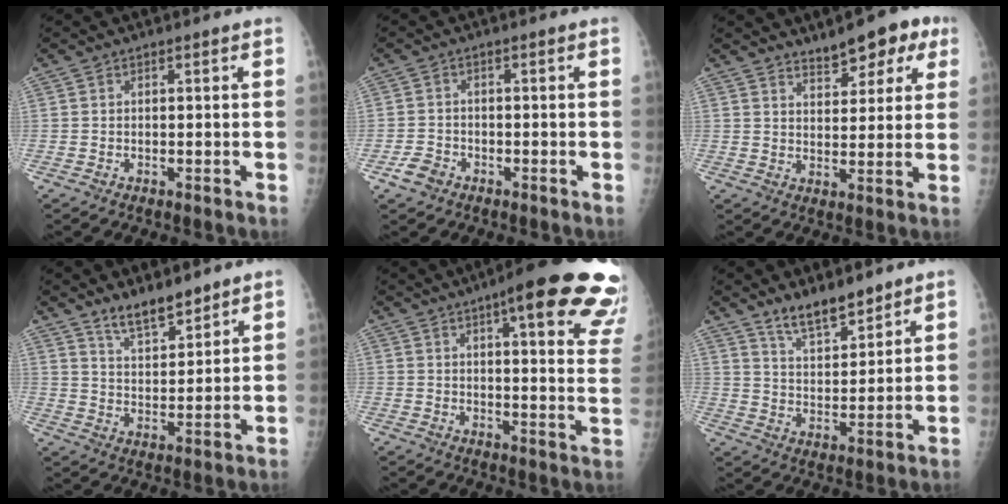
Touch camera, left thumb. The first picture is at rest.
{"total": 4.1, "force": [-2.5, 2.9, 1.5], "torque": [-0.022, 0.015, -0.044]}
{"total": 8.4, "force": [5.4, 3.8, 5.1], "torque": [-0.039, -0.020, 0.077]}
{"total": 7.8, "force": [6.4, 2.4, 3.7], "torque": [-0.046, -0.049, 0.118]}
{"total": 23.5, "force": [14.5, 4.9, 17.9], "torque": [-0.189, -0.036, 0.167]}
{"total": 8.6, "force": [7.0, 2.6, 4.2], "torque": [-0.055, -0.053, 0.131]}